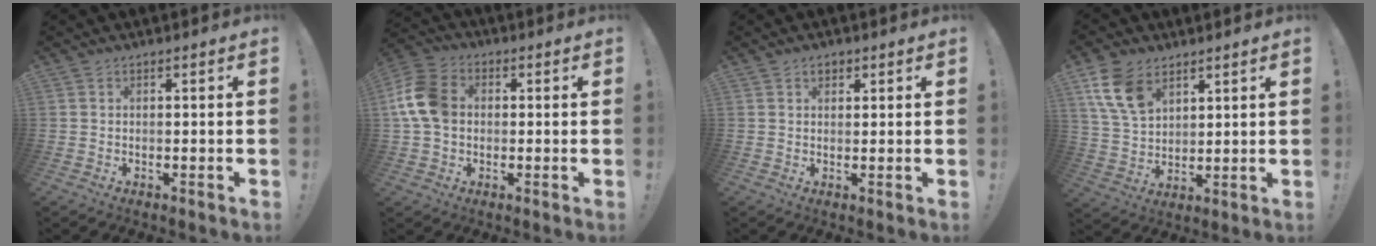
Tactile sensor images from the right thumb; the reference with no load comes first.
{"total": 12.2, "force": [0.8, 9.3, 7.9], "torque": [-0.160, 0.017, 0.023]}
{"total": 2.1, "force": [1.2, 1.4, 1.0], "torque": [-0.006, -0.004, 0.020]}
{"total": 12.1, "force": [6.7, 7.7, 6.6], "torque": [-0.129, -0.022, 0.132]}